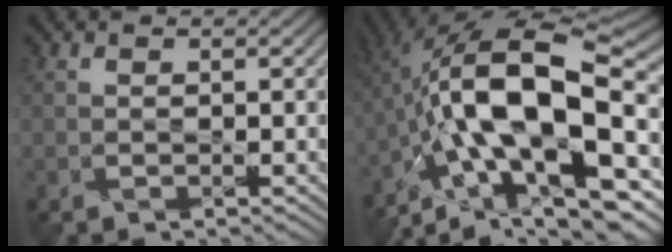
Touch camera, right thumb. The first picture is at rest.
{"total": 18.9, "force": [-4.8, 8.5, 16.3], "torque": [-0.273, 0.016, -0.095]}